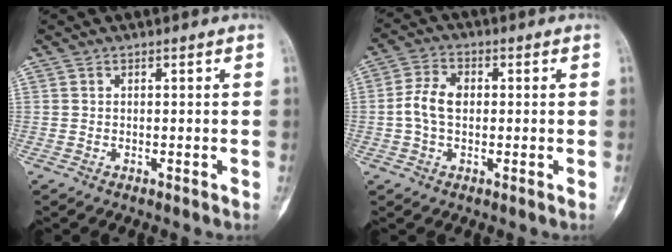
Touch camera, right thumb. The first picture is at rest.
{"total": 5.9, "force": [-0.1, 4.0, 4.4], "torque": [-0.095, 0.017, -0.005]}